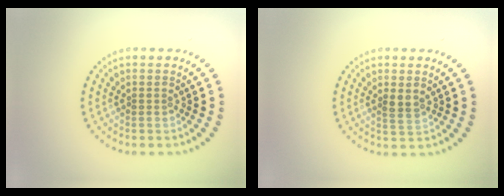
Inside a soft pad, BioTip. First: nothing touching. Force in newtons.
{"total": 1.5, "press": 1.3, "slide": 0.7}